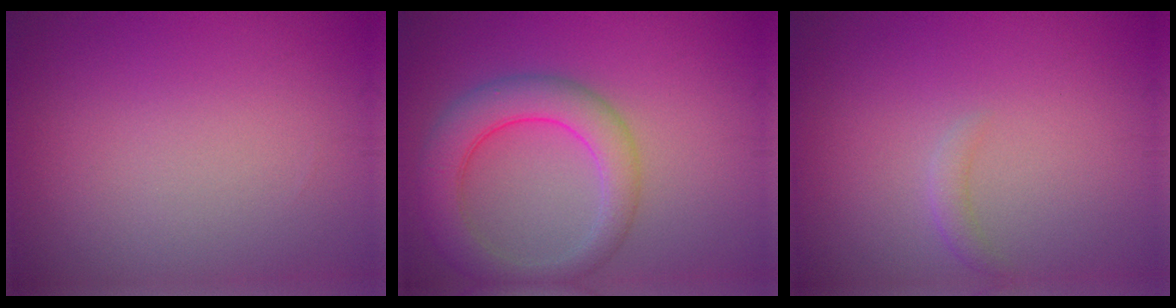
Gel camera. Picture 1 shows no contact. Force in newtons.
{"total": 5.5, "press": 5.5, "slide": 0.1}
{"total": 1.0, "press": 1.0, "slide": 0.1}